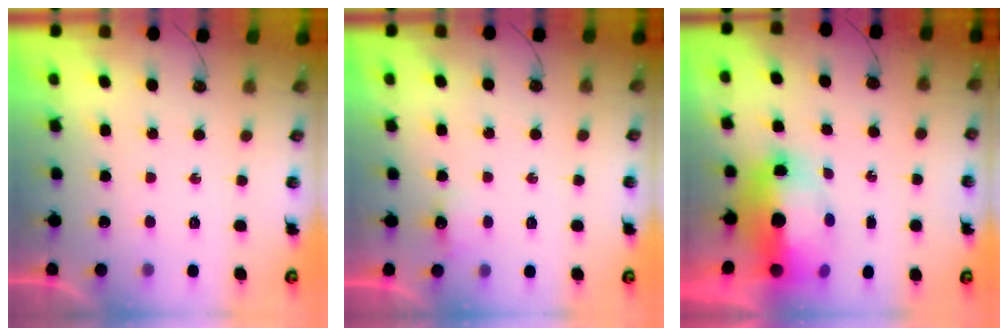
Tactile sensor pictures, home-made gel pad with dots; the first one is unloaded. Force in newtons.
{"total": 2.8, "press": 2.7, "slide": 0.4}
{"total": 14.7, "press": 14.6, "slide": 1.9}